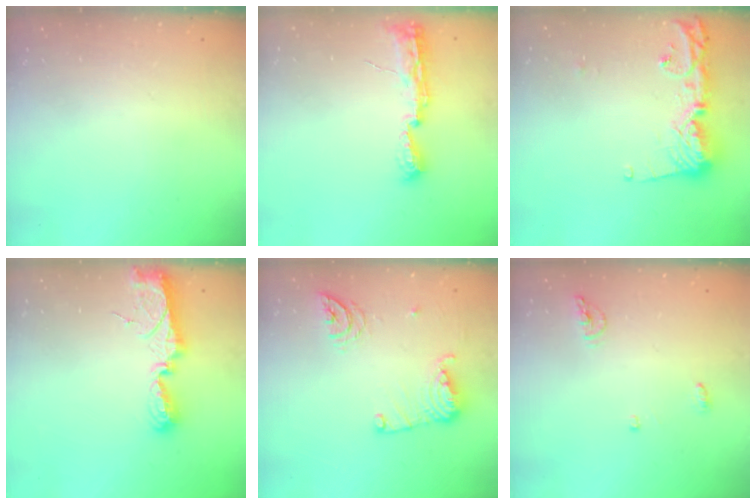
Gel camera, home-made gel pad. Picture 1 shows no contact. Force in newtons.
{"total": 8.0, "press": 8.0, "slide": 0.8}
{"total": 14.0, "press": 13.9, "slide": 1.3}
{"total": 9.8, "press": 9.7, "slide": 0.9}
{"total": 12.2, "press": 12.1, "slide": 1.2}
{"total": 5.6, "press": 5.6, "slide": 0.2}